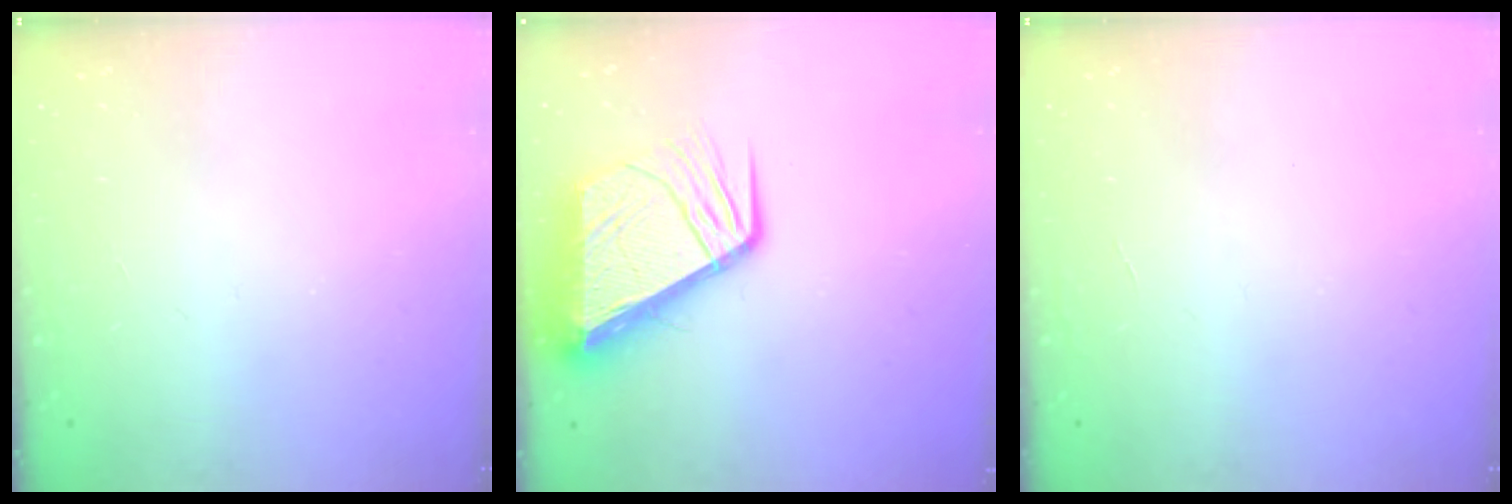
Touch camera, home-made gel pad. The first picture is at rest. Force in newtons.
{"total": 12.3, "press": 12.2, "slide": 1.6}
{"total": 0.0}